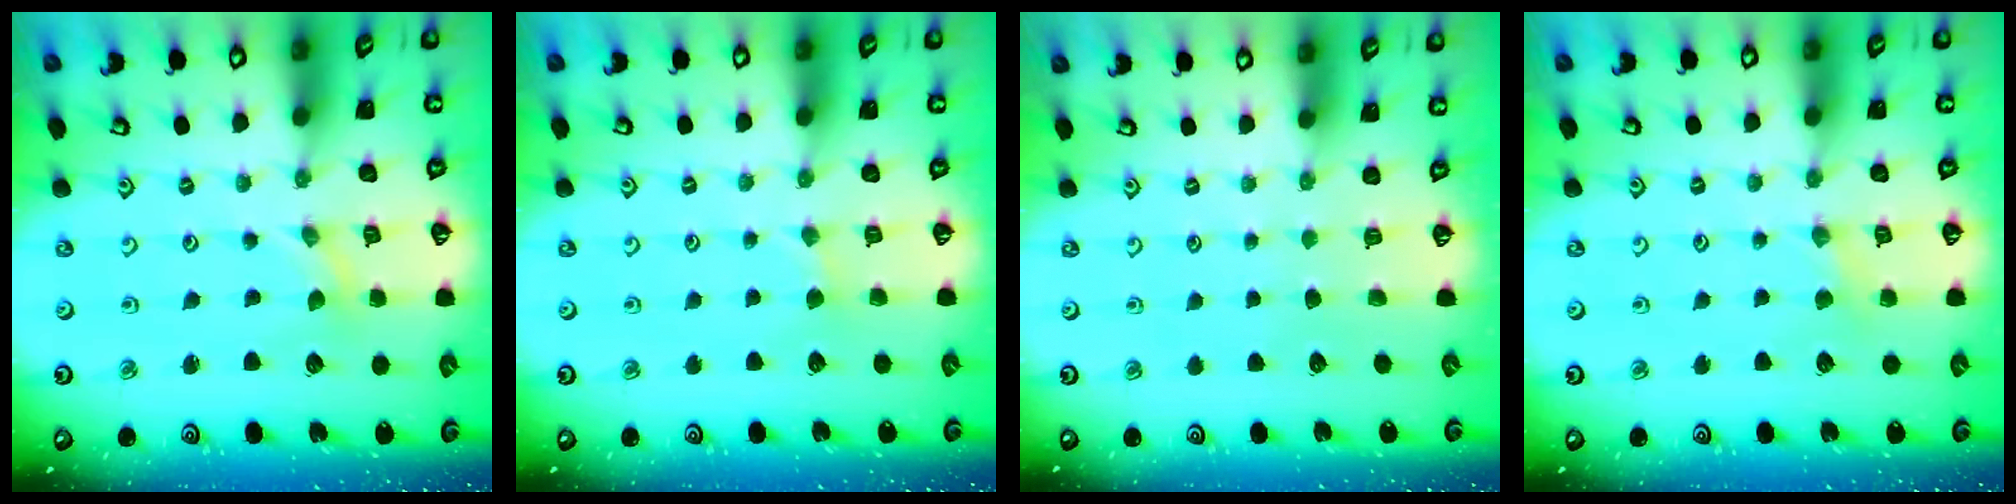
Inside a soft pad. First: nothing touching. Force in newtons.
{"total": 1.5, "press": 1.5, "slide": 0.2}
{"total": 0.0}
{"total": 2.3, "press": 2.2, "slide": 0.5}